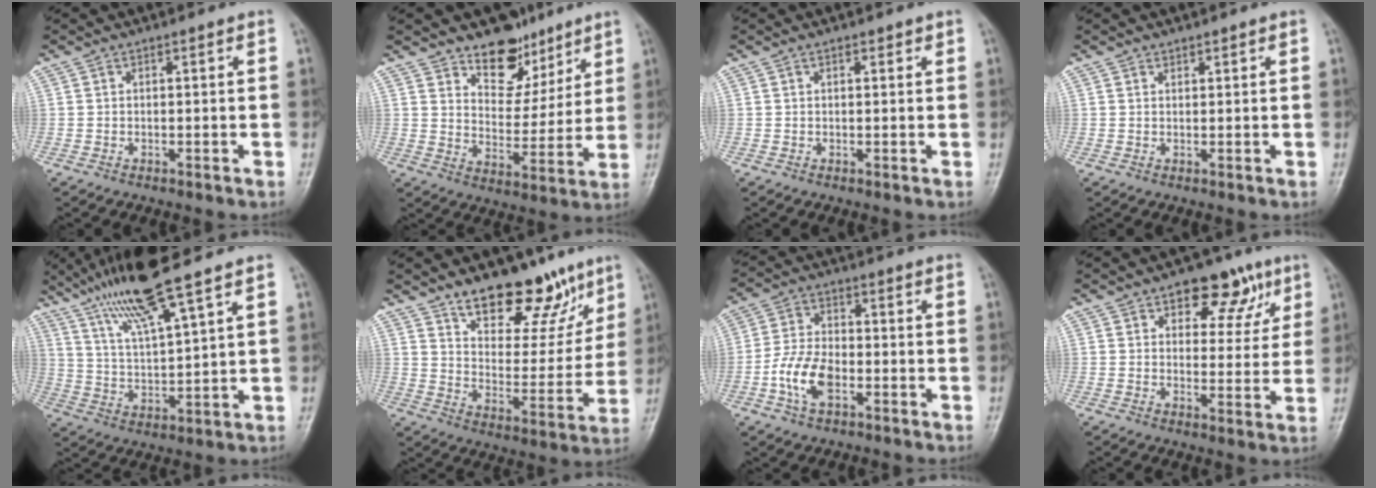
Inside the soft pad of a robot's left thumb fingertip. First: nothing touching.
{"total": 10.8, "force": [7.9, 6.4, 3.7], "torque": [-0.015, -0.053, 0.133]}
{"total": 1.1, "force": [0.8, 0.5, 0.6], "torque": [-0.004, -0.002, 0.008]}
{"total": 0.8, "force": [0.7, 0.4, 0.0], "torque": [0.007, -0.005, 0.008]}
{"total": 13.1, "force": [9.1, 1.1, 9.3], "torque": [-0.176, -0.037, 0.178]}
{"total": 18.4, "force": [12.6, 8.8, 10.2], "torque": [-0.079, -0.080, 0.196]}
{"total": 8.3, "force": [-2.8, 4.7, 6.2], "torque": [-0.123, 0.016, -0.060]}
{"total": 10.6, "force": [5.9, 6.3, 6.2], "torque": [-0.032, -0.020, 0.077]}